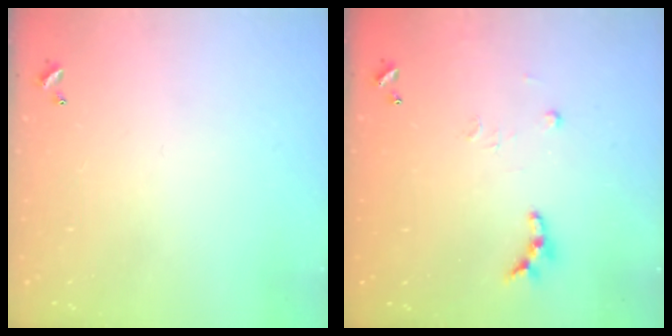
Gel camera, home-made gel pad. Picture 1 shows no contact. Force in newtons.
{"total": 7.8, "press": 7.8, "slide": 0.4}